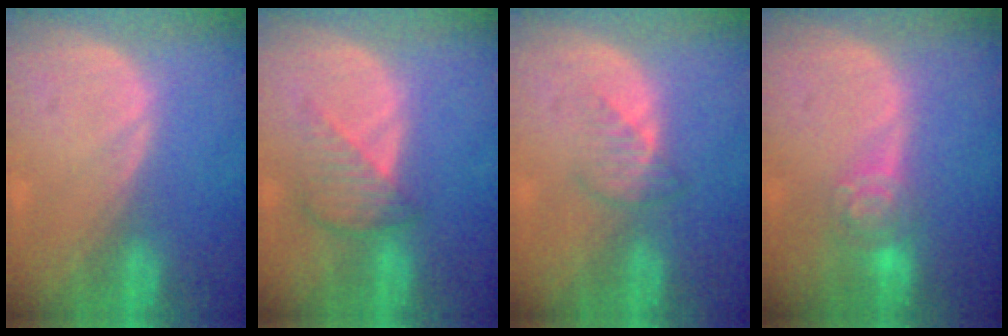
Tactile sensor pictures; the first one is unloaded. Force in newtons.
{"total": 4.5, "press": 4.2, "slide": 1.7}
{"total": 2.5, "press": 2.5, "slide": 0.4}
{"total": 4.5, "press": 4.2, "slide": 1.6}